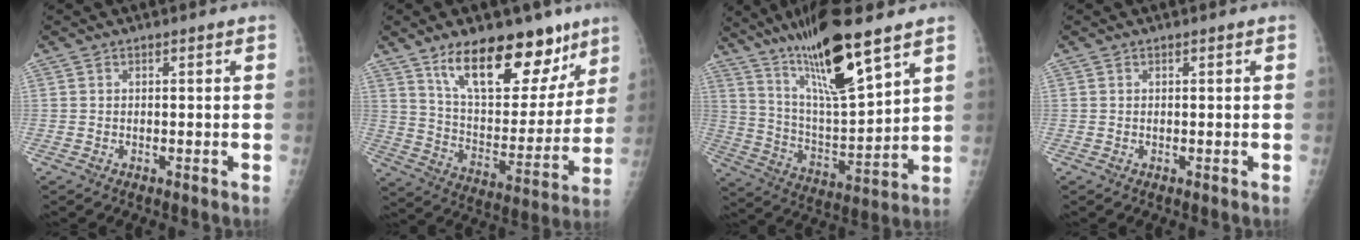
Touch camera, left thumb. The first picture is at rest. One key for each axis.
{"total": 21.7, "fx": 13.8, "fy": 10.0, "fz": 13.4, "tx": -0.145, "ty": -0.069, "tz": 0.228}
{"total": 18.8, "fx": 12.3, "fy": 3.2, "fz": 13.8, "tx": -0.231, "ty": -0.064, "tz": 0.229}
{"total": 0.0}